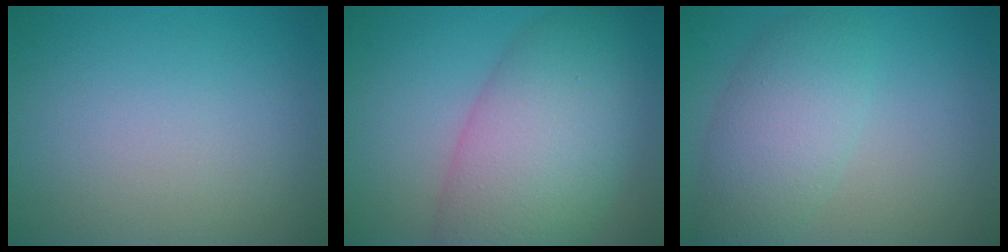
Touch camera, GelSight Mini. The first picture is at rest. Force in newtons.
{"total": 9.7, "press": 9.7, "slide": 0.4}
{"total": 5.0, "press": 5.0, "slide": 0.2}